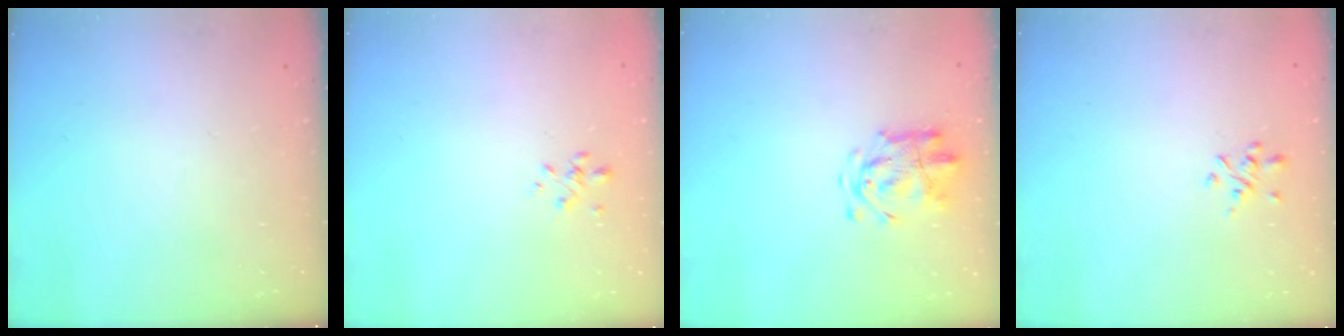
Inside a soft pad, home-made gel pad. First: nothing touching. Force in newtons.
{"total": 0.0}
{"total": 4.6, "press": 4.5, "slide": 1.1}
{"total": 1.8, "press": 1.6, "slide": 0.7}